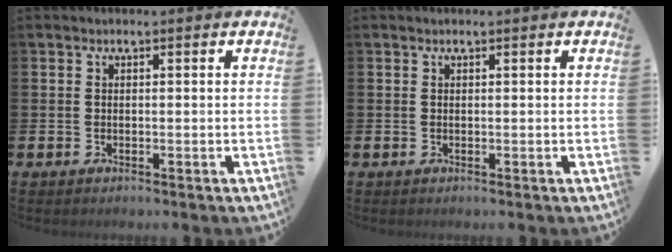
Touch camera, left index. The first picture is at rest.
{"total": 0.0}